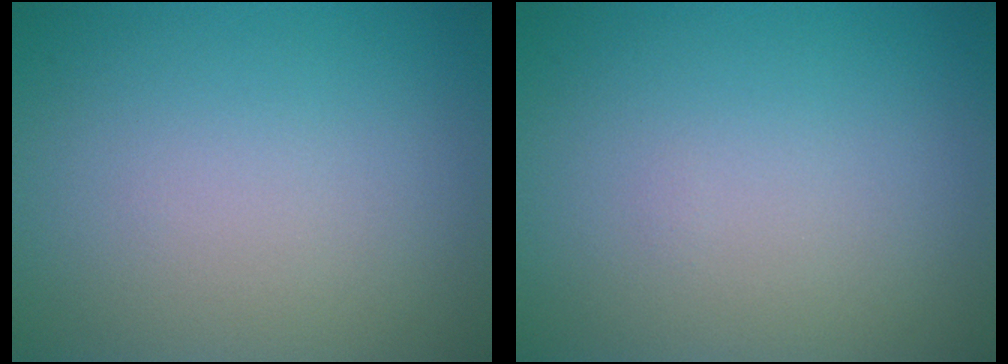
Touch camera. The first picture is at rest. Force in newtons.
{"total": 0.0}